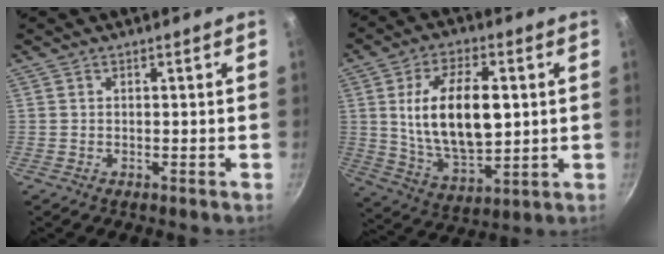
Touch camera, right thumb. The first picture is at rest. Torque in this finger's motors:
{"motor_torque": [-0.40, 1.11, 0.58, 0.50, 0.19]}